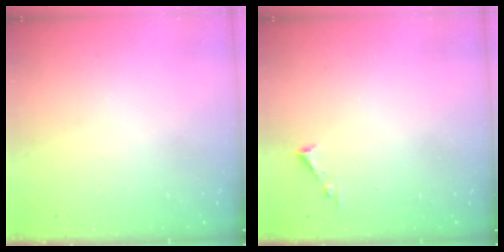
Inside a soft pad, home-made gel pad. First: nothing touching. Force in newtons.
{"total": 3.6, "press": 3.6, "slide": 0.4}